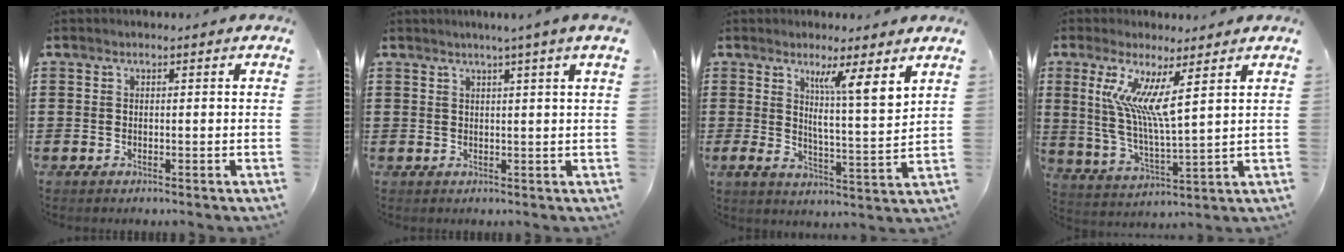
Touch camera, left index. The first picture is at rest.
{"total": 2.2, "force": [1.5, -0.9, 1.3], "torque": [-0.025, -0.006, 0.026]}
{"total": 7.7, "force": [5.0, 0.4, 5.9], "torque": [-0.097, -0.035, 0.077]}
{"total": 8.8, "force": [5.1, 0.5, 7.2], "torque": [-0.154, -0.027, 0.088]}